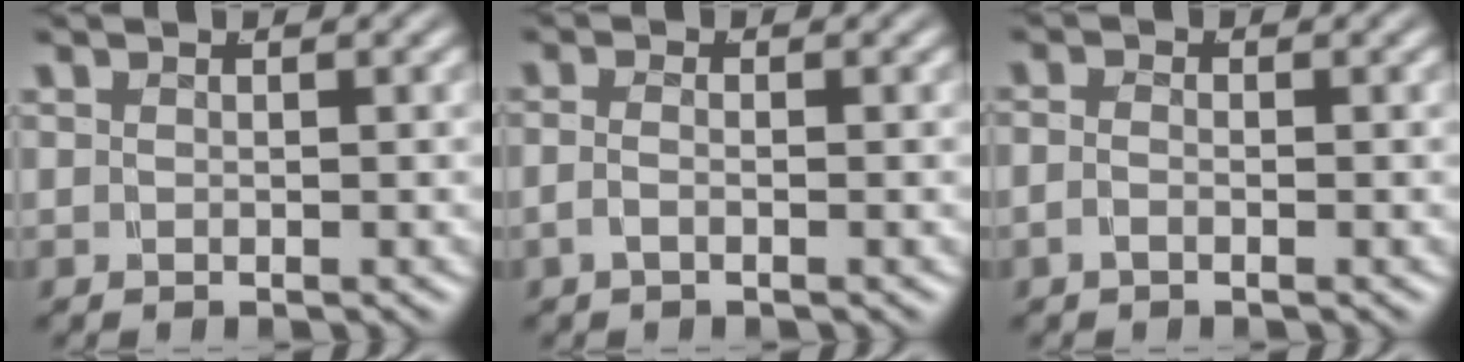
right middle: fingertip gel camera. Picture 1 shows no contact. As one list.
[{"total": 1.2, "force": [-0.5, 0.4, 1.0], "torque": [-0.020, 0.002, -0.012]}, {"total": 1.1, "force": [-0.5, 0.7, 0.7], "torque": [-0.016, 0.001, -0.014]}]